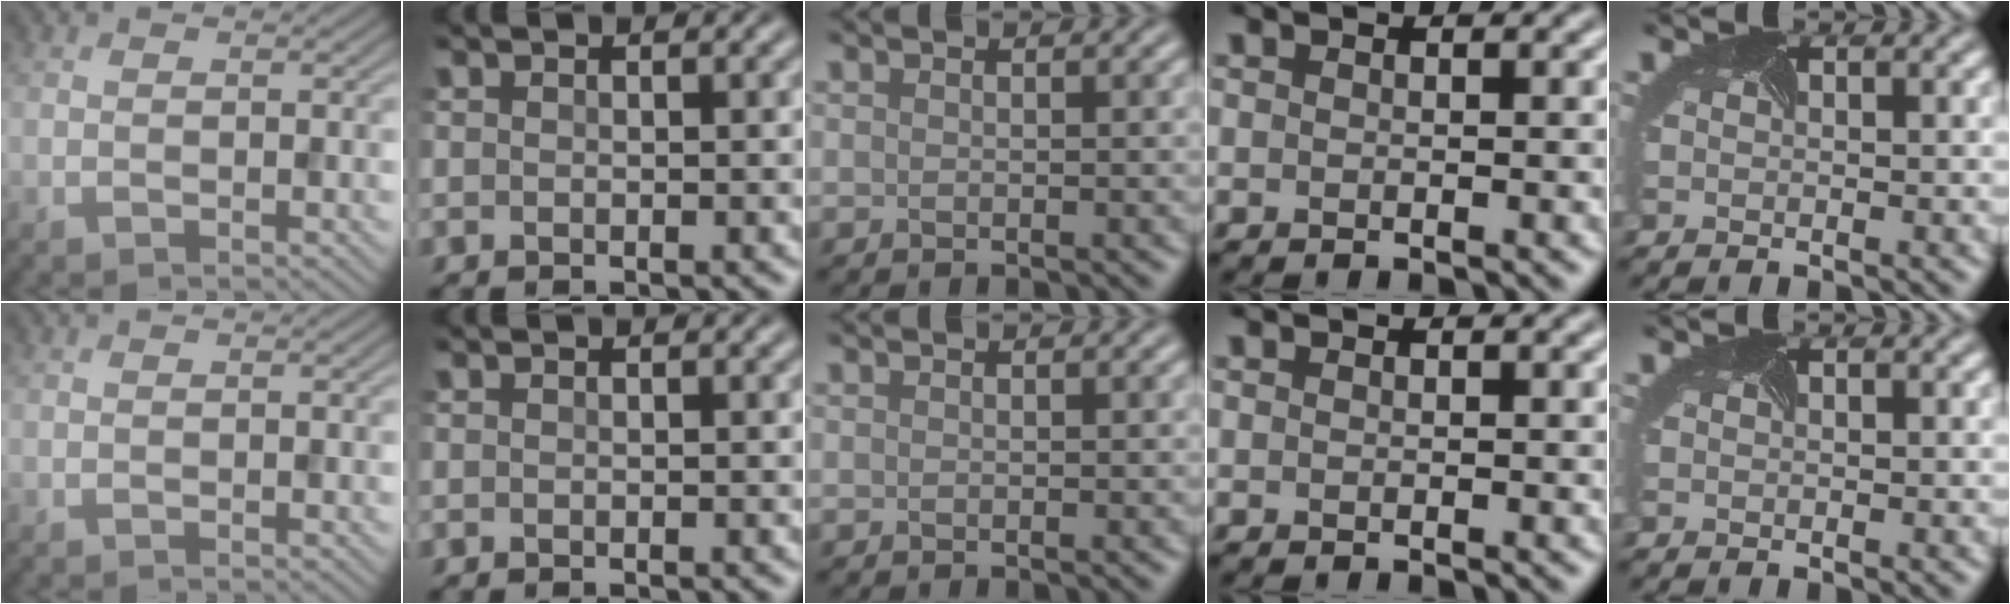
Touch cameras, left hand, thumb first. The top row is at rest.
{}